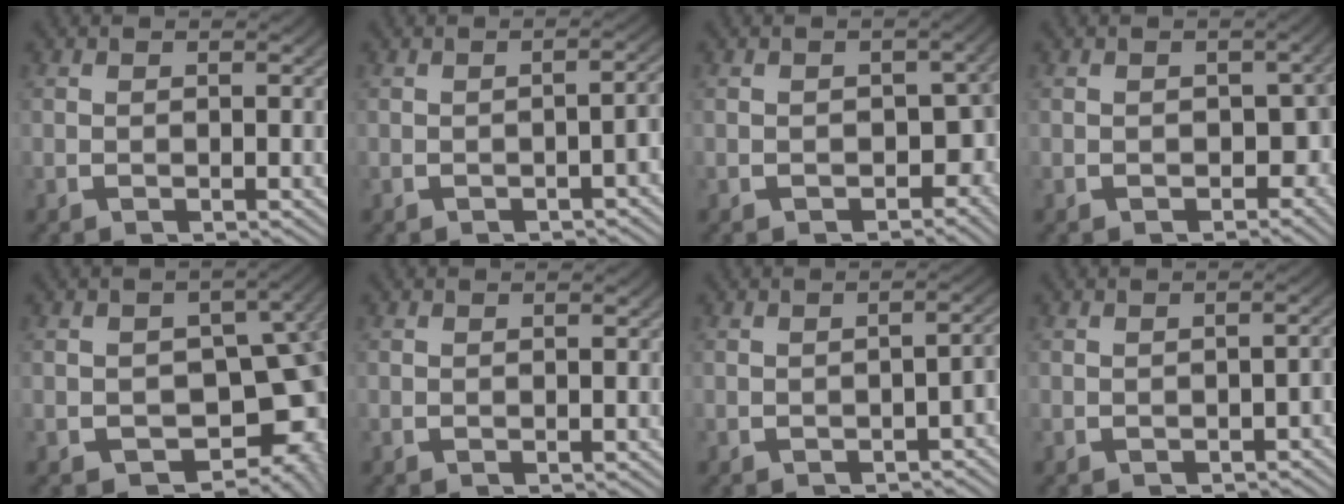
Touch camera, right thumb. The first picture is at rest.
{"total": 2.4, "force": [-1.2, 0.7, 2.0], "torque": [-0.022, 0.004, -0.015]}
{"total": 3.7, "force": [-1.3, 2.6, 2.2], "torque": [-0.027, -0.022, -0.009]}
{"total": 3.4, "force": [-1.1, 2.5, 1.9], "torque": [-0.022, -0.021, -0.007]}
{"total": 11.1, "force": [-1.9, 8.2, 7.2], "torque": [-0.096, -0.042, -0.014]}
{"total": 0.0}
{"total": 2.4, "force": [-1.3, 0.8, 1.8], "torque": [-0.020, 0.003, -0.016]}
{"total": 1.4, "force": [-1.1, 0.4, 0.8], "torque": [-0.010, -0.001, -0.014]}